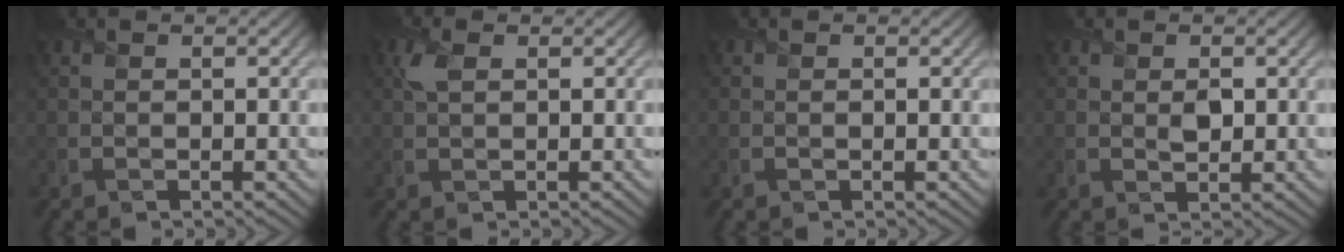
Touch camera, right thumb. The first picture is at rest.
{"total": 1.9, "force": [0.8, 0.8, 1.5], "torque": [-0.040, 0.006, 0.014]}
{"total": 0.0}
{"total": 1.5, "force": [0.3, 1.1, 1.0], "torque": [-0.019, -0.007, 0.009]}